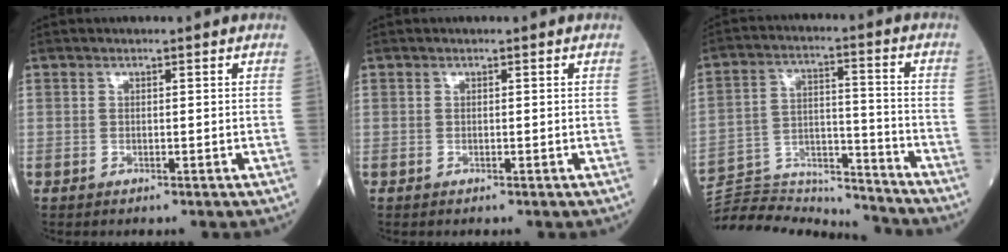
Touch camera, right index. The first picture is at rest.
{"total": 0.0}
{"total": 20.5, "force": [-20.2, 1.3, 3.1], "torque": [-0.072, 0.027, -0.319]}